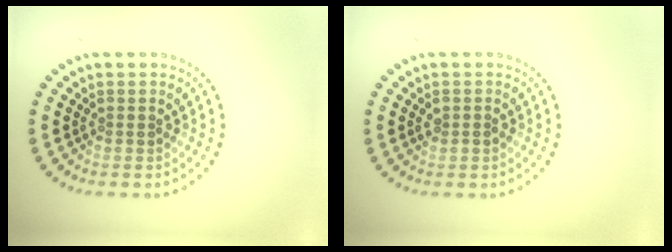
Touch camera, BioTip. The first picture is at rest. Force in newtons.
{"total": 0.9, "press": 0.9, "slide": 0.2}